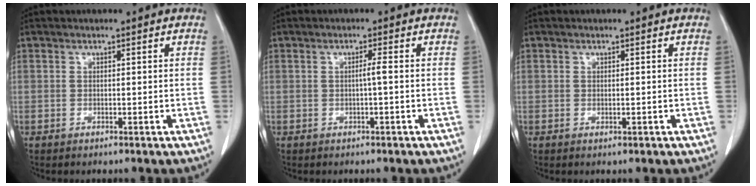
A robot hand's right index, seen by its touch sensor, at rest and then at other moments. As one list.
[{"total": 1.3, "force": [-0.2, -0.3, 1.2], "torque": [-0.021, 0.001, -0.004]}, {"total": 0.7, "force": [-0.2, 0.0, 0.6], "torque": [-0.012, -0.003, -0.001]}]